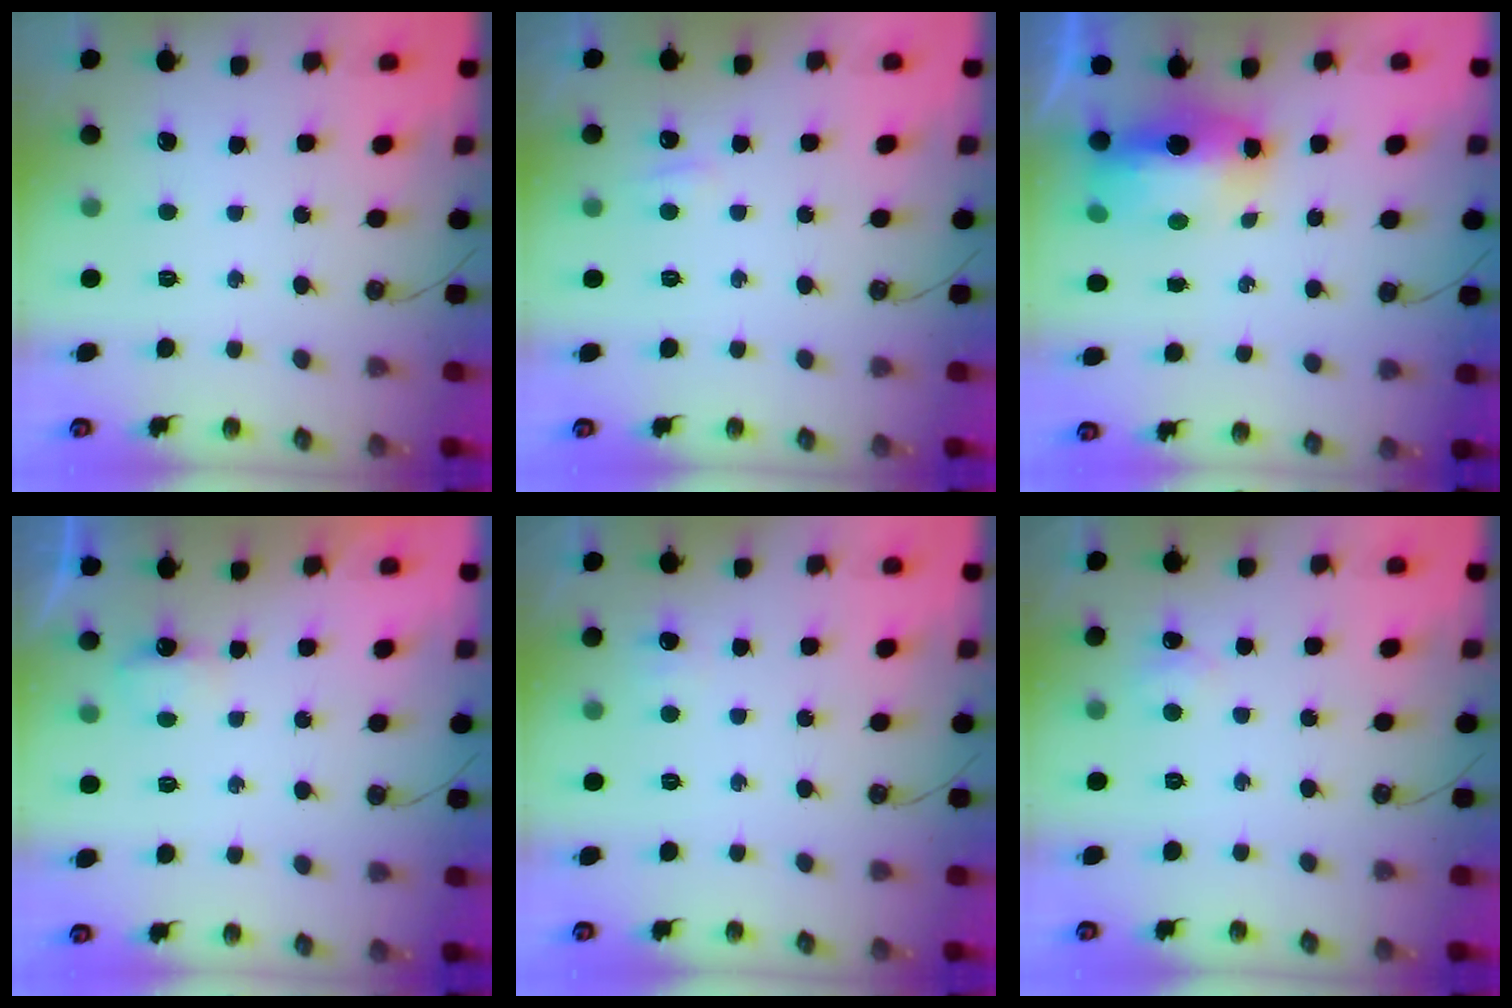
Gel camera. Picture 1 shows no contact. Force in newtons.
{"total": 3.5, "press": 3.4, "slide": 0.7}
{"total": 10.5, "press": 10.4, "slide": 1.5}
{"total": 3.5, "press": 3.5, "slide": 0.6}
{"total": 4.5, "press": 4.4, "slide": 1.1}
{"total": 6.2, "press": 6.1, "slide": 1.0}